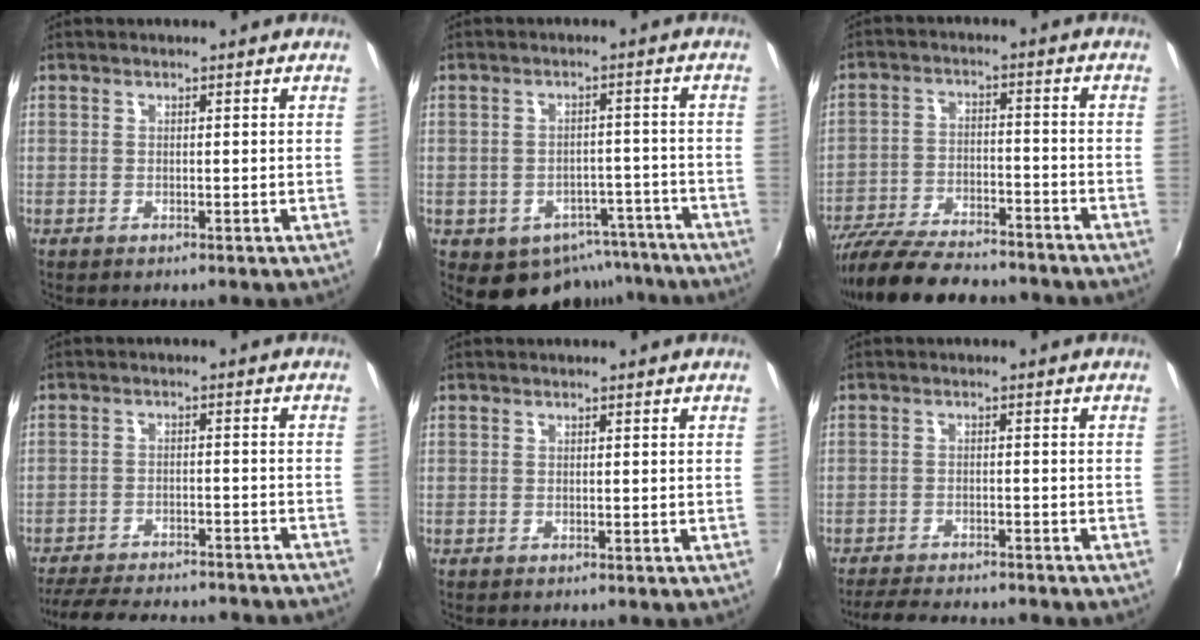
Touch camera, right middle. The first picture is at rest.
{"total": 10.6, "force": [-7.2, 7.0, 3.2], "torque": [-0.062, 0.019, -0.068]}
{"total": 20.1, "force": [-17.2, 5.2, 9.2], "torque": [-0.187, -0.033, -0.269]}
{"total": 22.9, "force": [-20.2, 5.3, 9.3], "torque": [-0.187, -0.015, -0.263]}
{"total": 0.0}
{"total": 9.1, "force": [-8.3, 1.4, 3.5], "torque": [-0.089, -0.018, -0.128]}